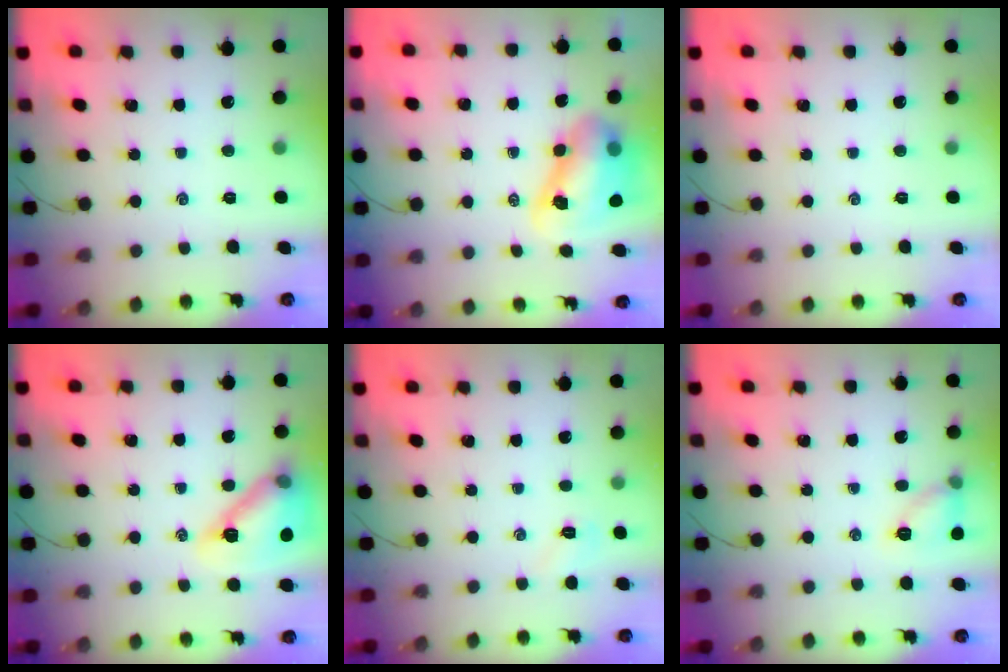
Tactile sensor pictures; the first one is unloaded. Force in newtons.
{"total": 10.7, "press": 10.3, "slide": 2.9}
{"total": 0.0}
{"total": 16.7, "press": 16.6, "slide": 1.8}
{"total": 3.7, "press": 3.7, "slide": 0.8}
{"total": 8.3, "press": 8.3, "slide": 0.3}